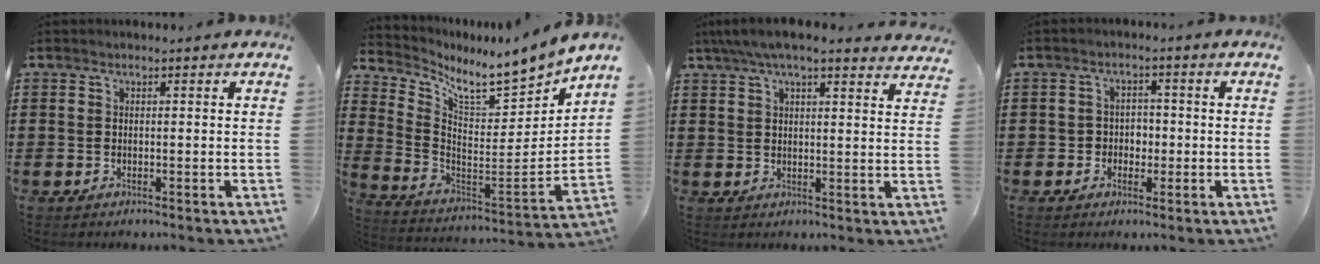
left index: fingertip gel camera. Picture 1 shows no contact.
{"total": 6.8, "force": [6.4, 0.6, 2.4], "torque": [-0.066, -0.065, 0.101]}
{"total": 5.7, "force": [4.7, 0.7, 3.1], "torque": [-0.073, -0.007, 0.085]}
{"total": 2.7, "force": [-0.9, 2.4, 0.8], "torque": [-0.026, 0.008, -0.024]}